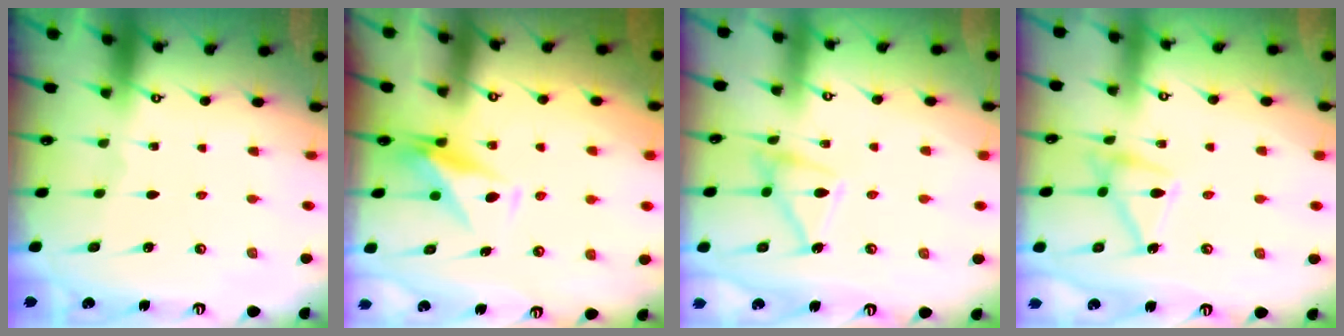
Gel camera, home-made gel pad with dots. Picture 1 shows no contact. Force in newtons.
{"total": 9.0, "press": 9.0, "slide": 1.1}
{"total": 11.8, "press": 11.8, "slide": 0.3}
{"total": 12.6, "press": 12.6, "slide": 0.4}